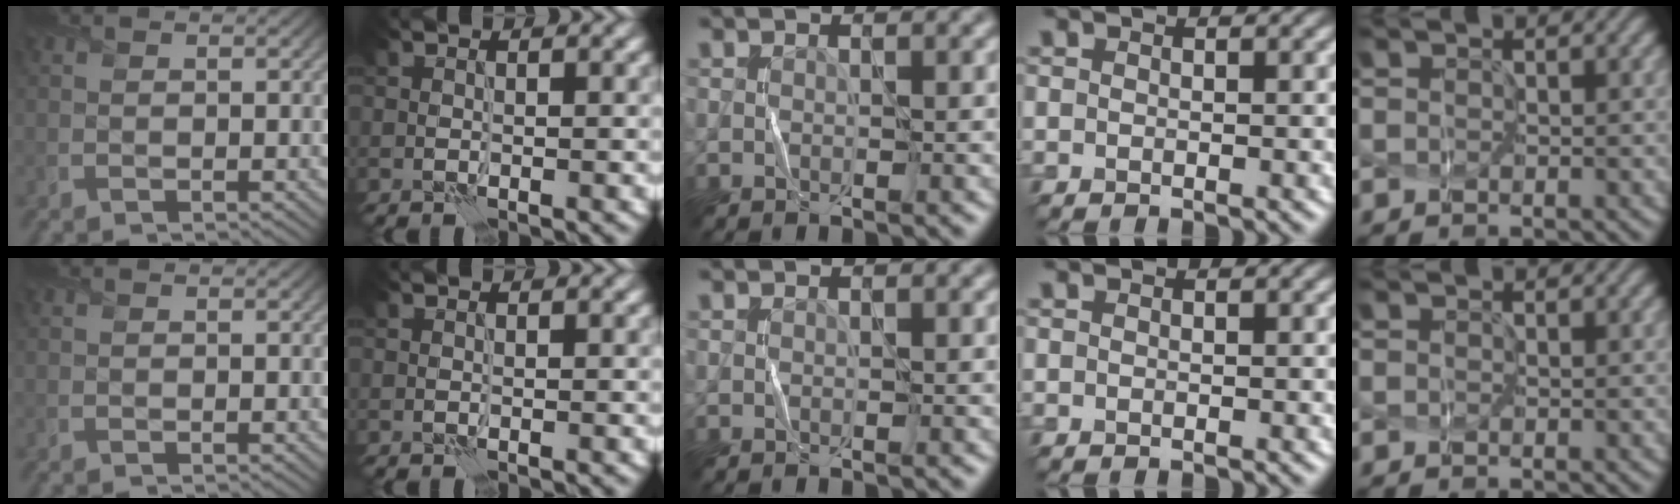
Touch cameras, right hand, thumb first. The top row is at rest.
{}